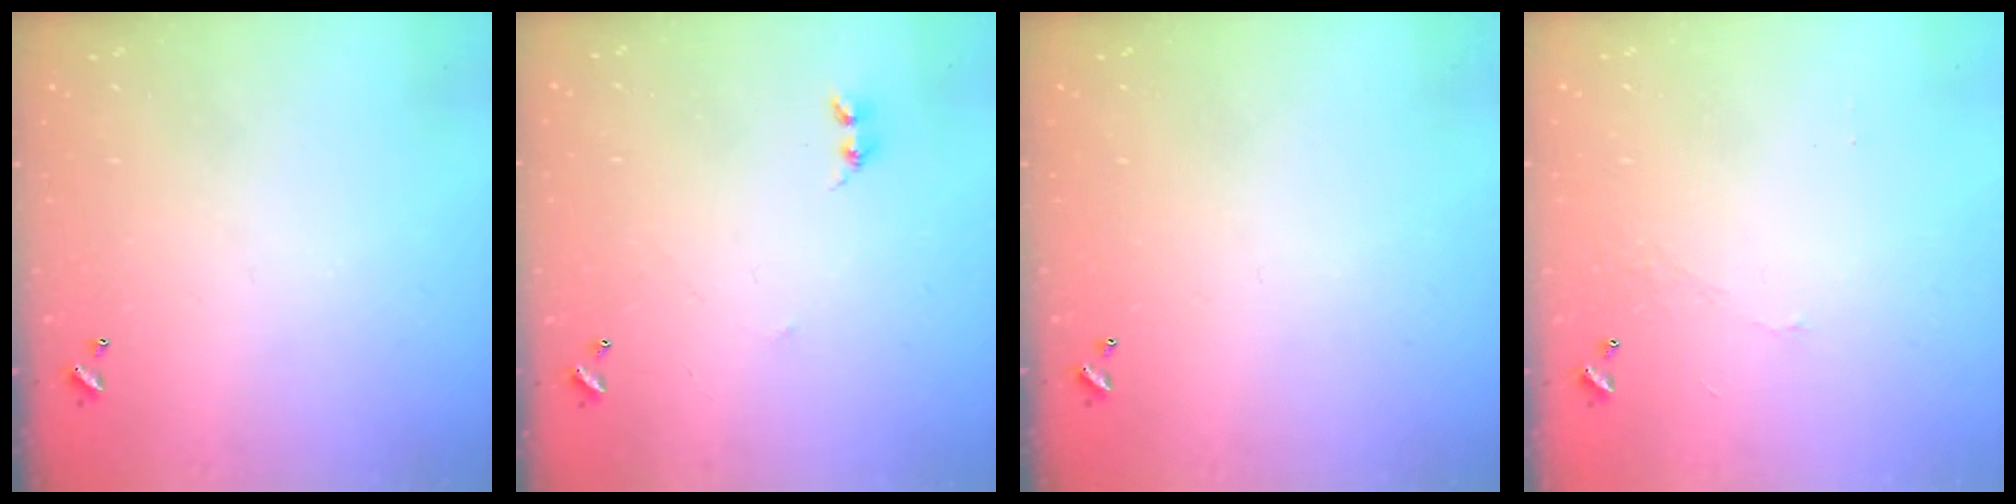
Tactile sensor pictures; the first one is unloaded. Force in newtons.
{"total": 2.8, "press": 2.7, "slide": 0.4}
{"total": 0.0}
{"total": 0.0}